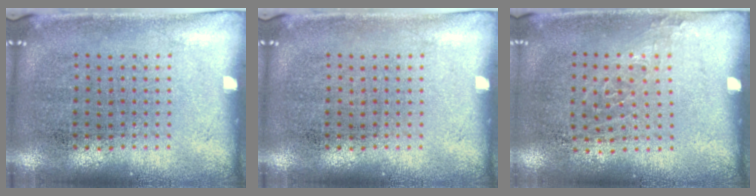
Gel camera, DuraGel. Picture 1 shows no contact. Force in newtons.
{"total": 0.0}
{"total": 1.0, "press": 0.7, "slide": 0.6}